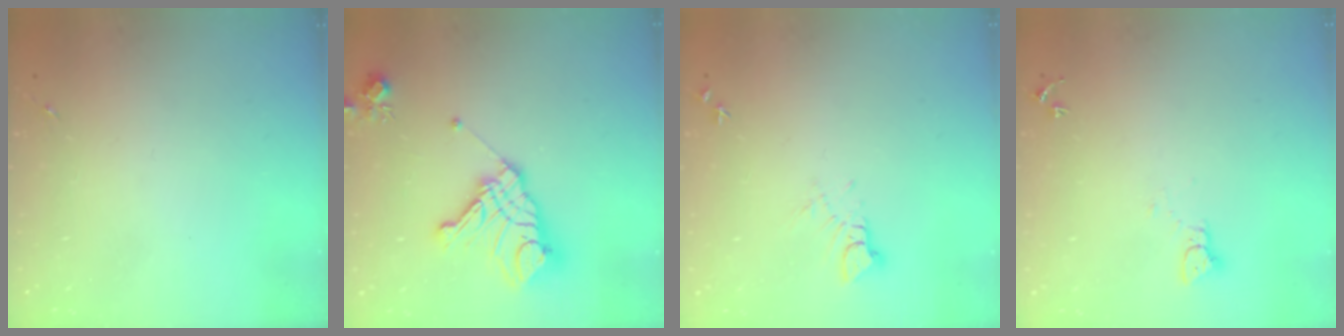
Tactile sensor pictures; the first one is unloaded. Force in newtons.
{"total": 17.5, "press": 17.4, "slide": 2.0}
{"total": 5.9, "press": 5.9, "slide": 0.6}
{"total": 2.1, "press": 2.1, "slide": 0.2}